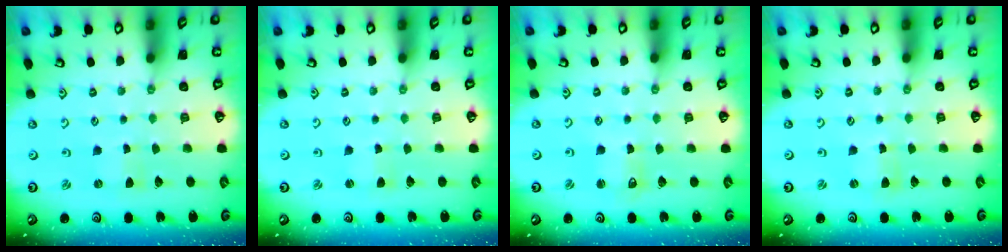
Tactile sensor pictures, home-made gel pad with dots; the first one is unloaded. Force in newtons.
{"total": 1.6, "press": 1.5, "slide": 0.3}
{"total": 3.2, "press": 3.2, "slide": 0.4}
{"total": 0.0}